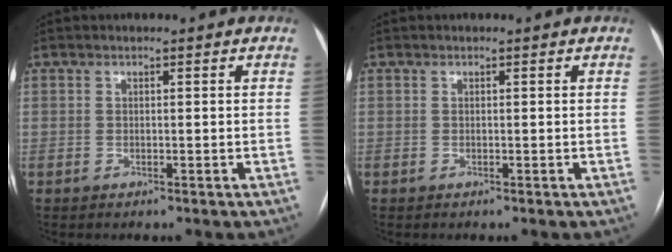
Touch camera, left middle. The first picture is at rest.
{"total": 0.0}